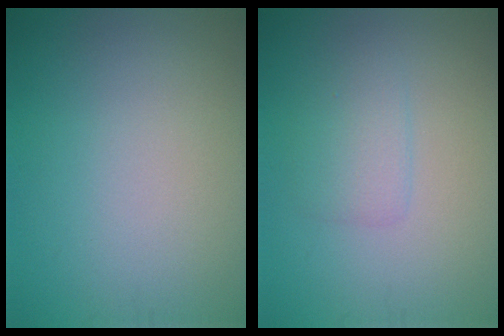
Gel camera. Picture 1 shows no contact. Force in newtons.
{"total": 1.9, "press": 1.9, "slide": 0.1}